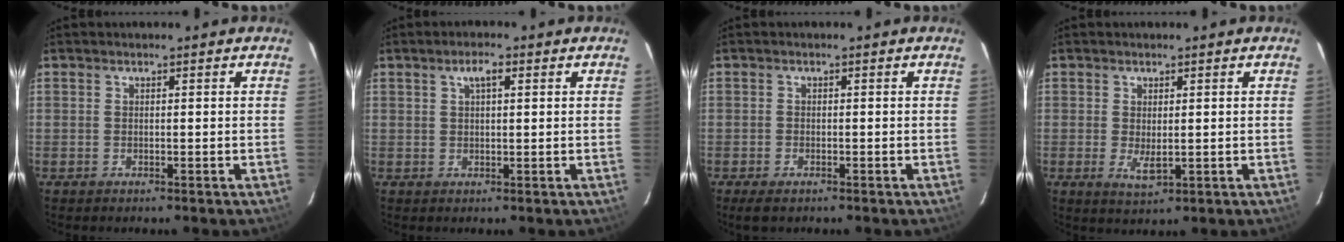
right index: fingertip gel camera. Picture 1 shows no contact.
{"total": 2.7, "force": [1.2, 0.9, 2.3], "torque": [-0.043, 0.009, 0.022]}
{"total": 2.6, "force": [-1.8, 1.1, 1.4], "torque": [-0.033, -0.008, -0.034]}
{"total": 3.3, "force": [-0.3, 1.5, 2.9], "torque": [-0.052, -0.010, 0.000]}